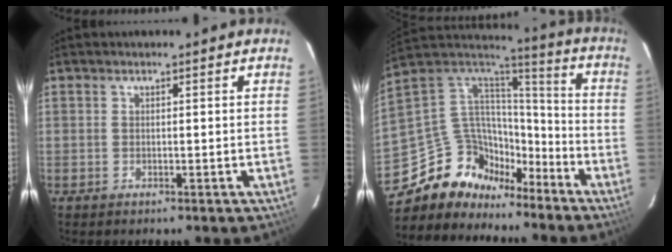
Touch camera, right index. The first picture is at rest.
{"total": 16.7, "force": [-12.7, 9.4, 5.4], "torque": [-0.116, 0.035, -0.218]}